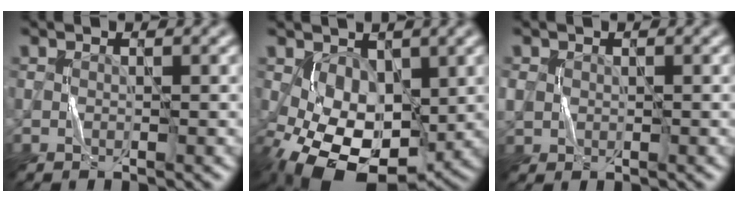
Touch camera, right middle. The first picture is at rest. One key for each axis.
{"total": 7.6, "fx": -1.2, "fy": 4.9, "fz": 5.7, "tx": -0.110, "ty": -0.017, "tz": -0.014}
{"total": 1.6, "fx": 0.3, "fy": 1.4, "fz": 0.7, "tx": -0.018, "ty": 0.000, "tz": 0.005}